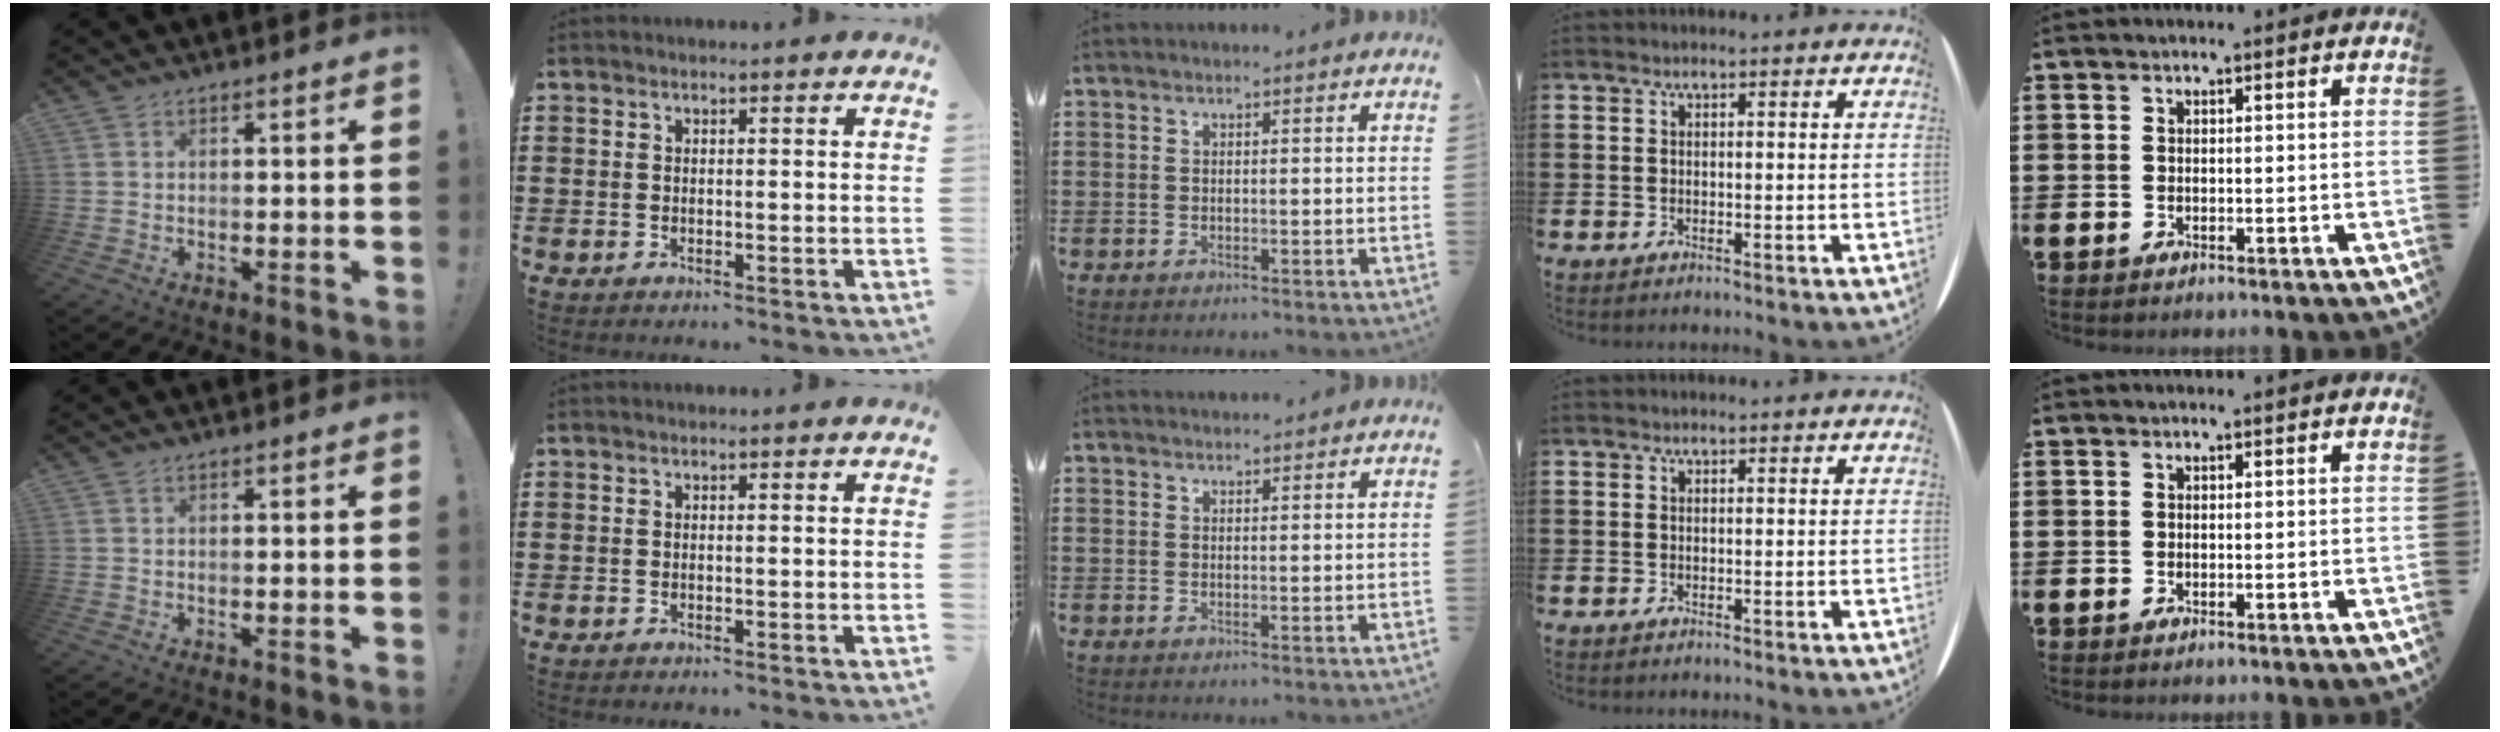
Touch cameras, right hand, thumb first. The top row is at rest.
{"middle": {"total": 1.0, "force": [1.0, 0.0, -0.1], "torque": [-0.001, -0.004, 0.019]}}